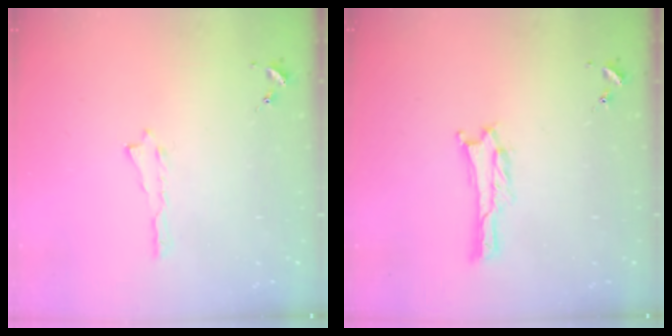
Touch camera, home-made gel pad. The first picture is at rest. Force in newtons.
{"total": 1.0, "press": 1.0, "slide": 0.1}